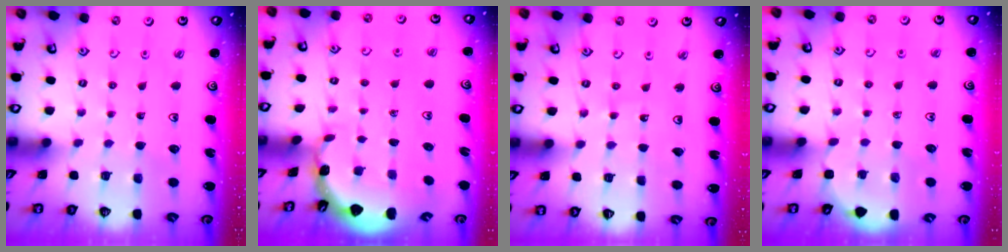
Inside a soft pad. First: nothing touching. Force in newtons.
{"total": 1.8, "press": 1.8, "slide": 0.1}
{"total": 3.5, "press": 3.5, "slide": 0.4}
{"total": 2.6, "press": 2.6, "slide": 0.3}